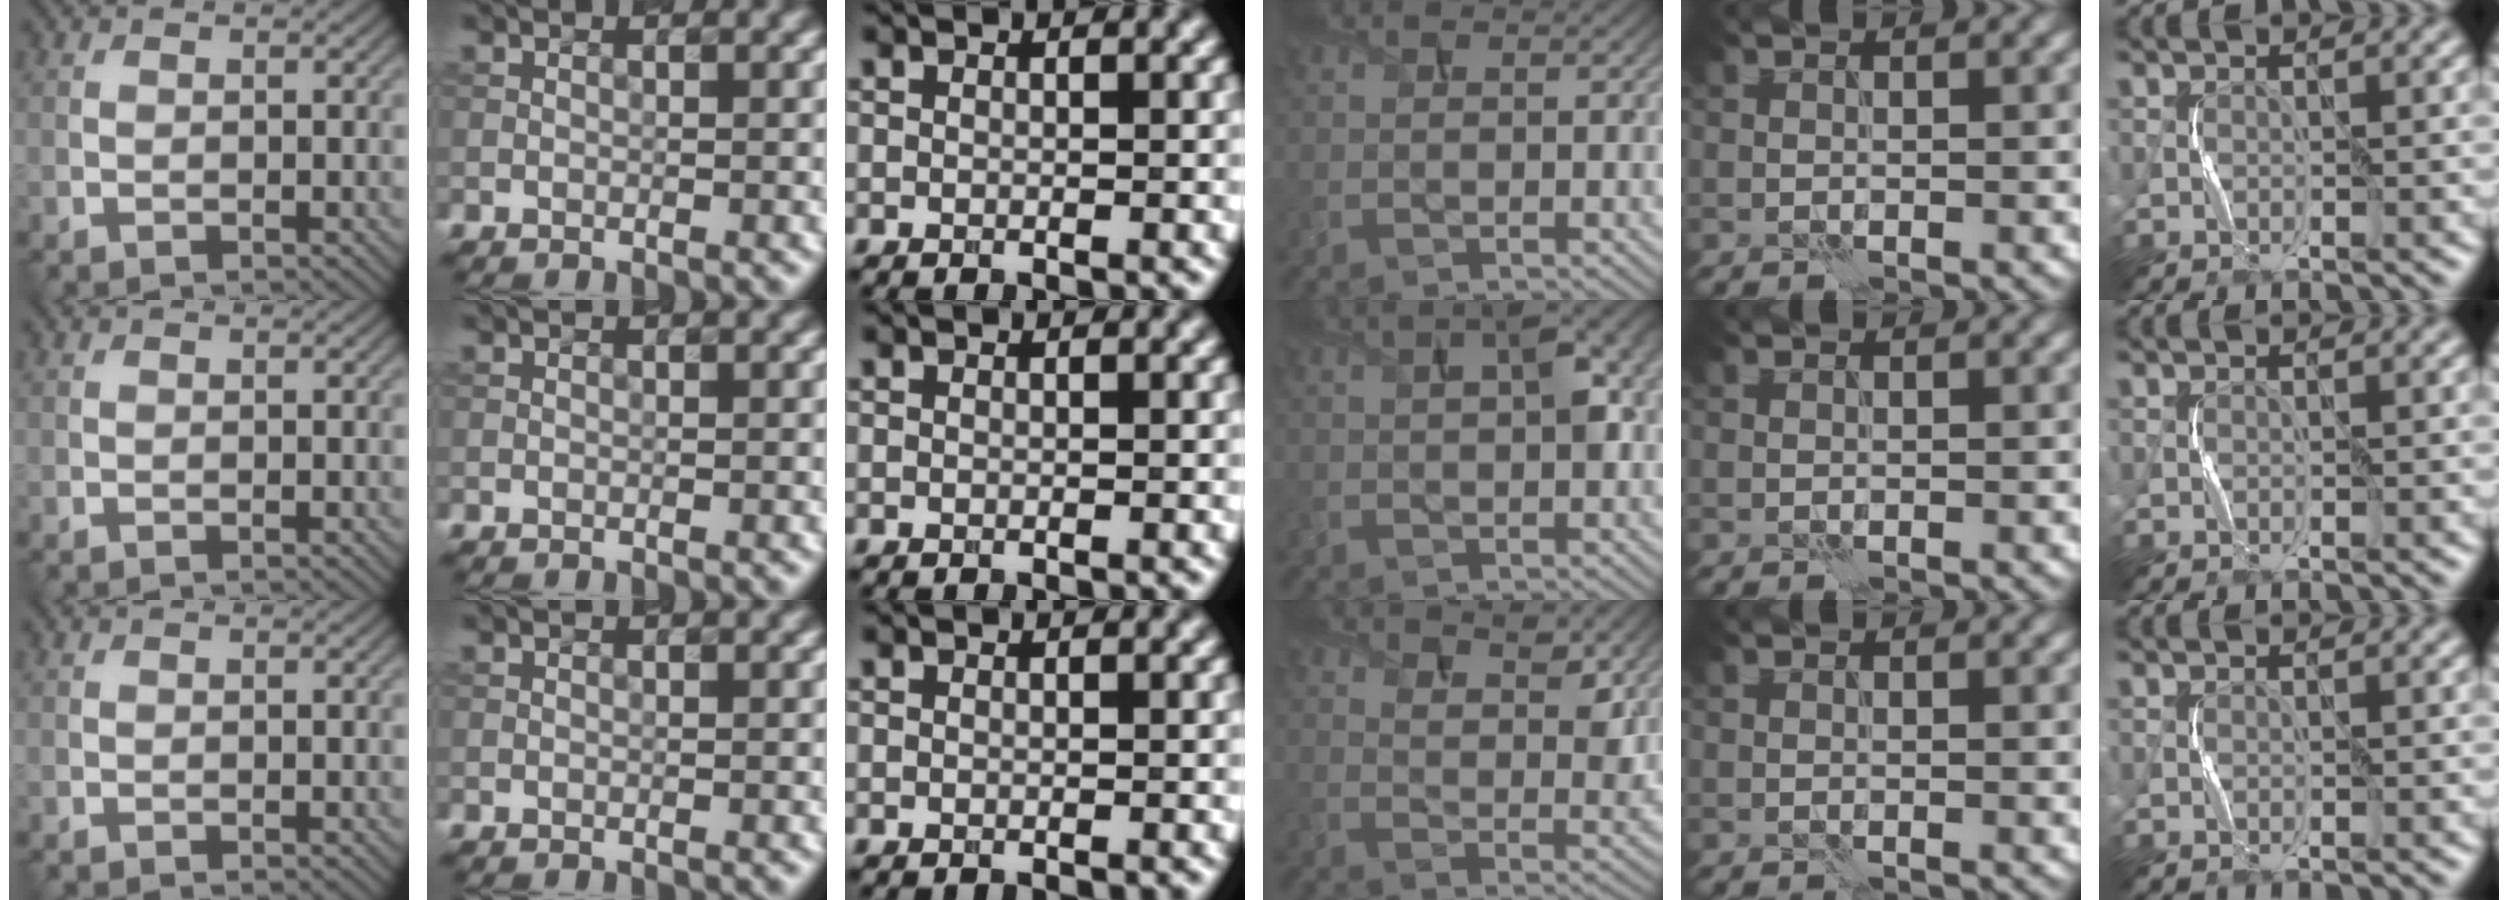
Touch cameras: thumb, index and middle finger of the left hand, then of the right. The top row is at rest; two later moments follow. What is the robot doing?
{"motion": "squeeze", "object": "air blower"}